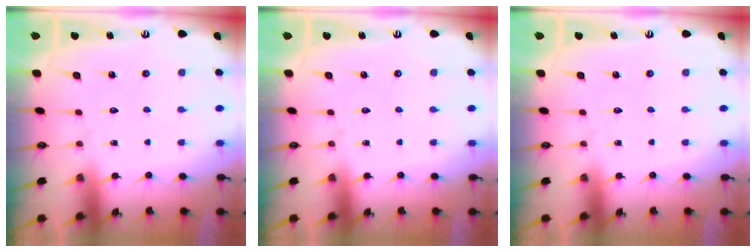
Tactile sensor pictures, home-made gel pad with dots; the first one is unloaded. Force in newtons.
{"total": 0.0}
{"total": 0.0}